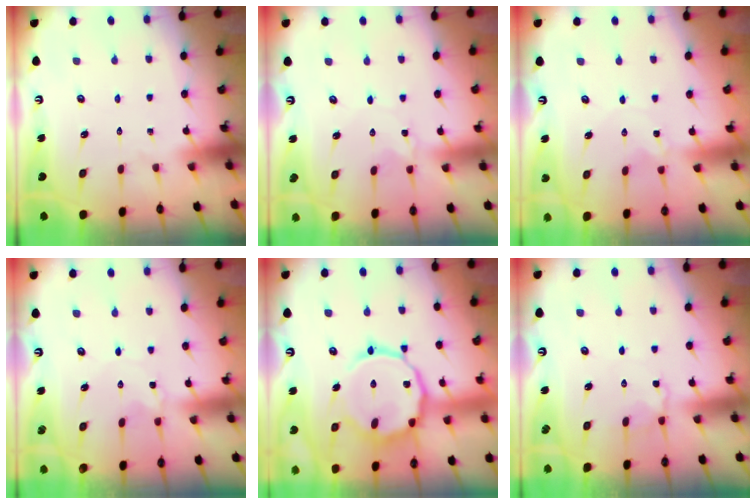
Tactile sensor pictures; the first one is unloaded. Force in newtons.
{"total": 0.8, "press": 0.8, "slide": 0.1}
{"total": 1.0, "press": 1.0, "slide": 0.2}
{"total": 0.8, "press": 0.8, "slide": 0.1}
{"total": 14.9, "press": 14.8, "slide": 1.3}
{"total": 3.4, "press": 3.2, "slide": 1.2}